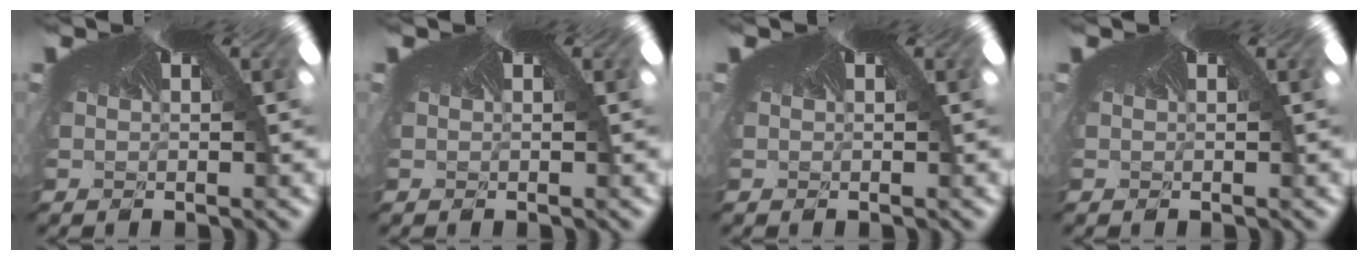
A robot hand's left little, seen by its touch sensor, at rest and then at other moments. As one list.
[{"total": 0.0}, {"total": 0.0}, {"total": 0.0}]